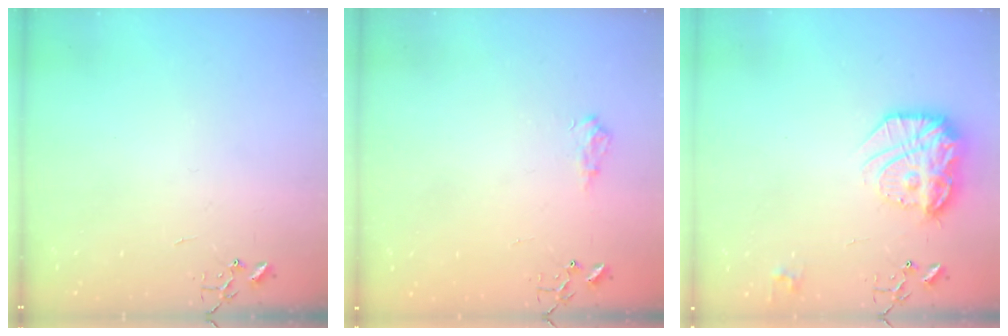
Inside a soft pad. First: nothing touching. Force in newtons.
{"total": 7.4, "press": 7.4, "slide": 0.9}
{"total": 19.0, "press": 19.0, "slide": 1.7}